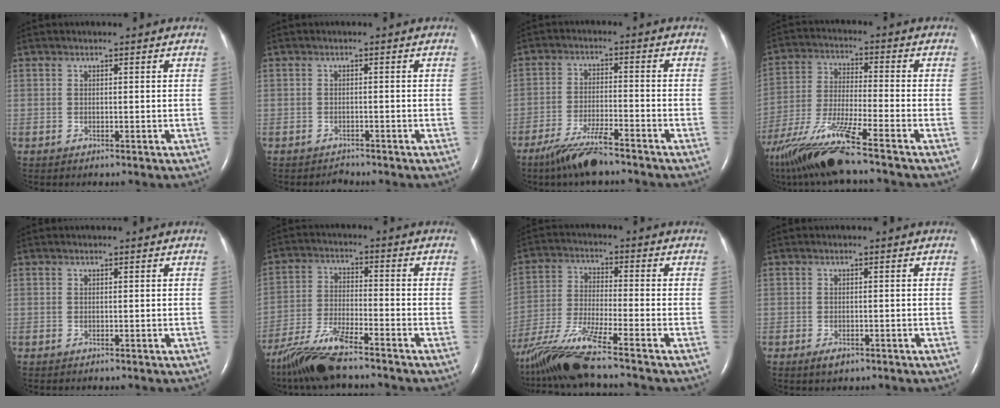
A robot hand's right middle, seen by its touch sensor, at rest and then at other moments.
{"total": 1.2, "force": [-1.1, 0.3, -0.3], "torque": [-0.001, -0.005, -0.018]}
{"total": 7.6, "force": [-6.0, 0.7, 4.7], "torque": [-0.102, -0.020, -0.112]}
{"total": 14.7, "force": [-11.0, -0.3, 9.7], "torque": [-0.206, -0.033, -0.207]}
{"total": 0.0}
{"total": 9.8, "force": [-8.0, 0.8, 5.5], "torque": [-0.115, -0.028, -0.149]}
{"total": 12.4, "force": [-10.3, -1.5, 6.8], "torque": [-0.140, -0.025, -0.191]}
{"total": 1.9, "force": [-1.1, 0.9, 1.2], "torque": [-0.028, -0.002, -0.015]}